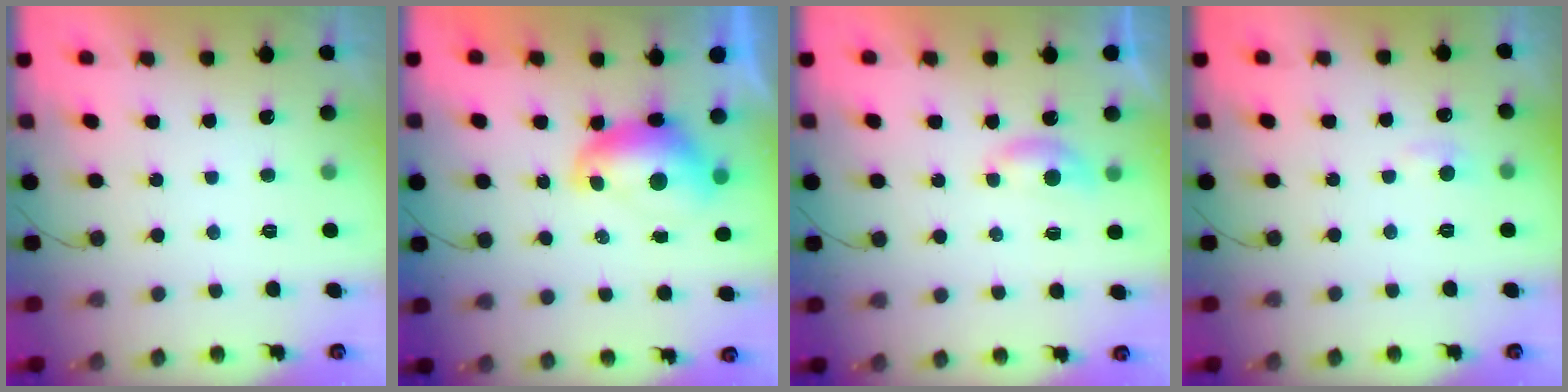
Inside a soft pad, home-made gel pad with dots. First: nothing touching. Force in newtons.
{"total": 8.9, "press": 8.9, "slide": 1.0}
{"total": 4.5, "press": 4.5, "slide": 0.5}
{"total": 5.4, "press": 5.4, "slide": 0.7}